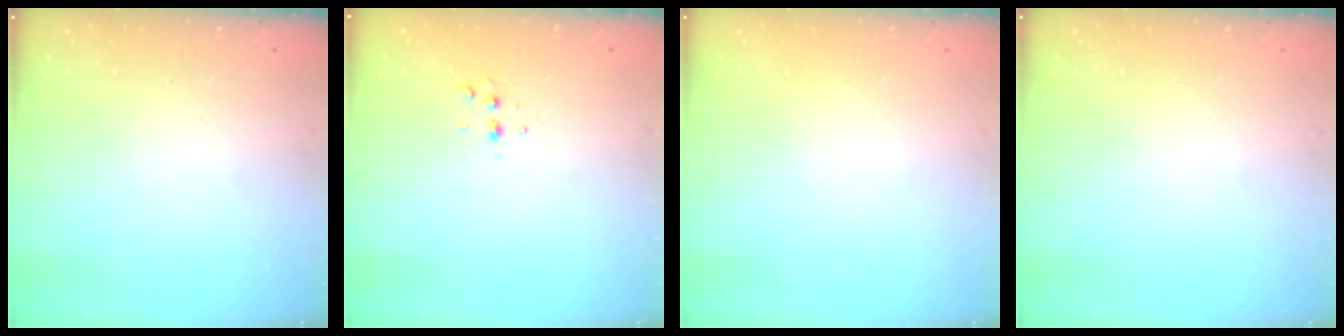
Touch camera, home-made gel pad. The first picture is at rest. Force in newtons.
{"total": 4.0, "press": 3.9, "slide": 0.9}
{"total": 0.0}
{"total": 0.0}